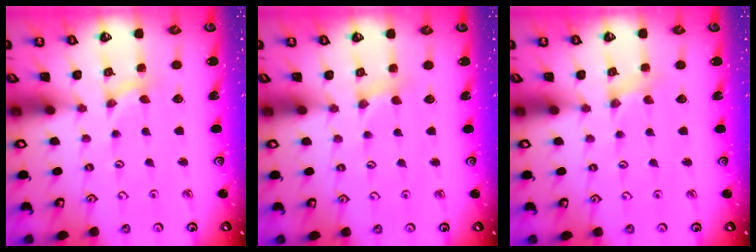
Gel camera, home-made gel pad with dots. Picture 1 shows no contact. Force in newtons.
{"total": 0.9, "press": 0.9, "slide": 0.2}
{"total": 0.0}